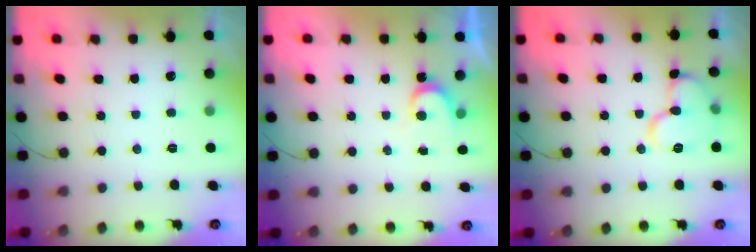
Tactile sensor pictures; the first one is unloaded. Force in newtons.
{"total": 3.5, "press": 3.5, "slide": 0.3}
{"total": 10.8, "press": 10.8, "slide": 0.3}